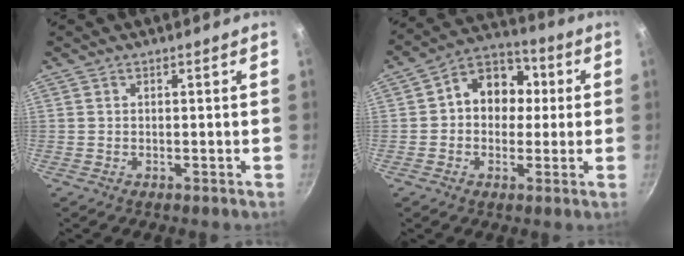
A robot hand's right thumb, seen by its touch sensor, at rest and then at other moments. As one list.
[{"total": 11.4, "force": [1.1, 9.3, 6.6], "torque": [-0.051, 0.026, -0.004]}]